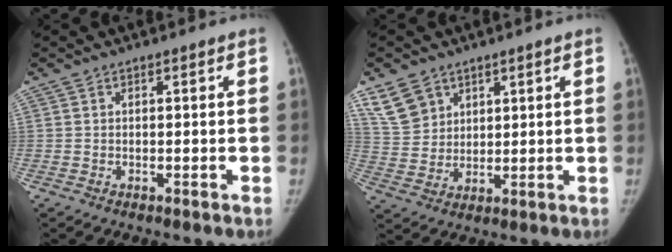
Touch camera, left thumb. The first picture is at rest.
{"total": 7.5, "force": [4.7, 5.4, 2.1], "torque": [-0.020, -0.018, 0.103]}